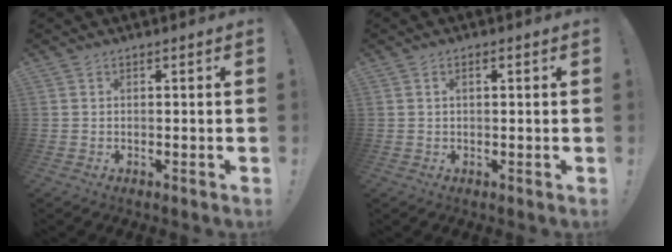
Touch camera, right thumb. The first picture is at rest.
{"total": 1.4, "force": [0.3, 0.6, 1.2], "torque": [-0.017, 0.001, 0.002]}